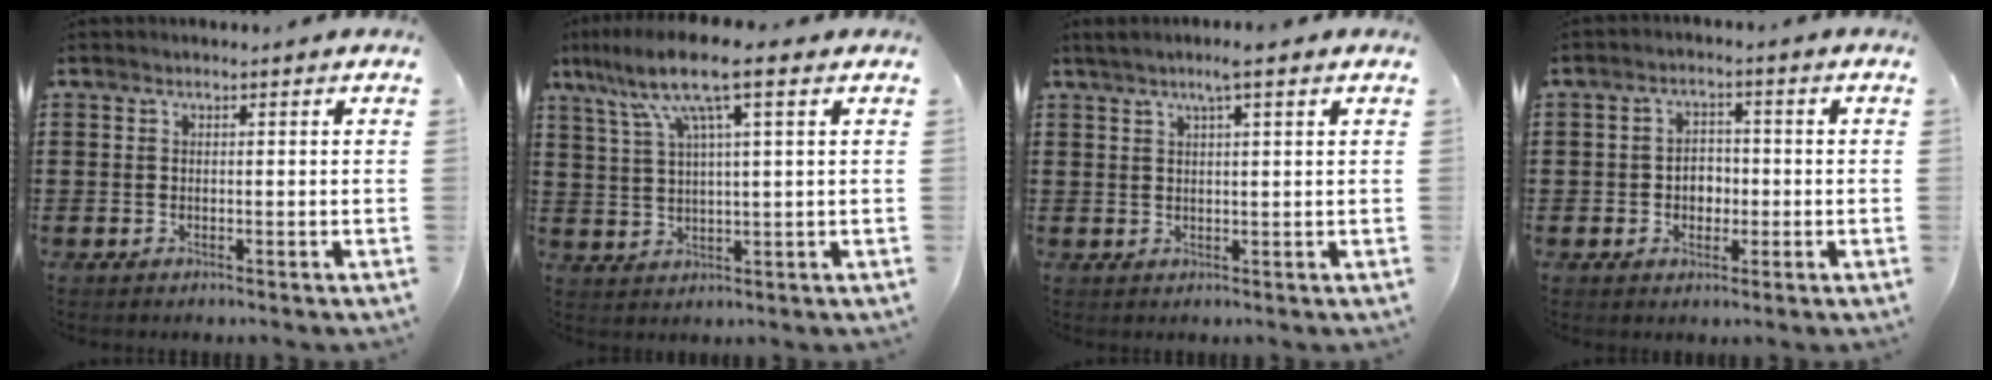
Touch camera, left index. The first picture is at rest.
{"total": 9.1, "force": [4.6, 0.9, 7.8], "torque": [-0.172, -0.004, 0.075]}
{"total": 3.4, "force": [1.9, -0.3, 2.7], "torque": [-0.056, 0.000, 0.033]}
{"total": 3.1, "force": [-0.8, 2.4, 1.7], "torque": [-0.040, 0.006, -0.019]}